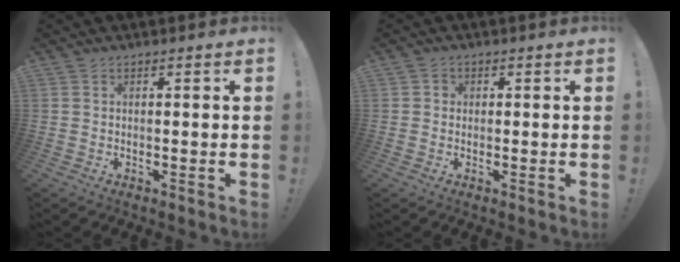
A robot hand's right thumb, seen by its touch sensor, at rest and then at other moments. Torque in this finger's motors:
{"motor_torque": [0.01, 0.21, 0.04, -0.17, 0.00]}